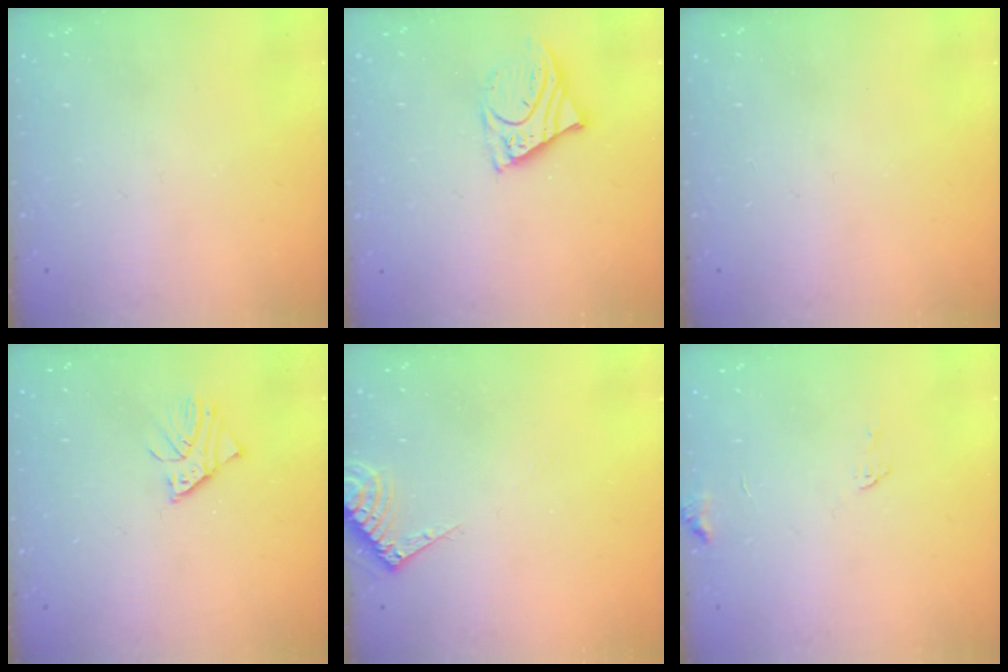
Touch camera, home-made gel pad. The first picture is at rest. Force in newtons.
{"total": 10.0, "press": 9.9, "slide": 1.2}
{"total": 0.0}
{"total": 1.8, "press": 1.8, "slide": 0.2}
{"total": 5.6, "press": 5.5, "slide": 0.7}
{"total": 6.2, "press": 6.2, "slide": 0.5}